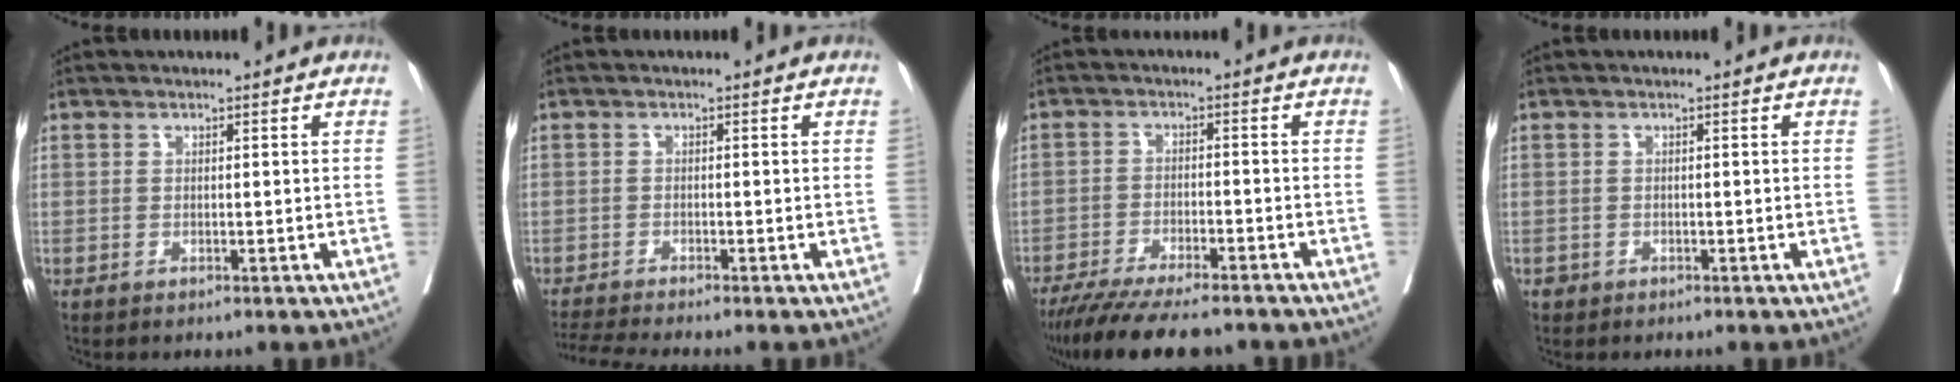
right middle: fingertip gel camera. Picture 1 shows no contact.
{"total": 4.7, "force": [-4.2, -1.2, 1.6], "torque": [-0.027, -0.016, -0.075]}
{"total": 13.1, "force": [-11.2, 2.0, 6.5], "torque": [-0.104, -0.024, -0.173]}
{"total": 0.7, "force": [-0.4, 0.5, 0.1], "torque": [-0.006, 0.002, -0.007]}